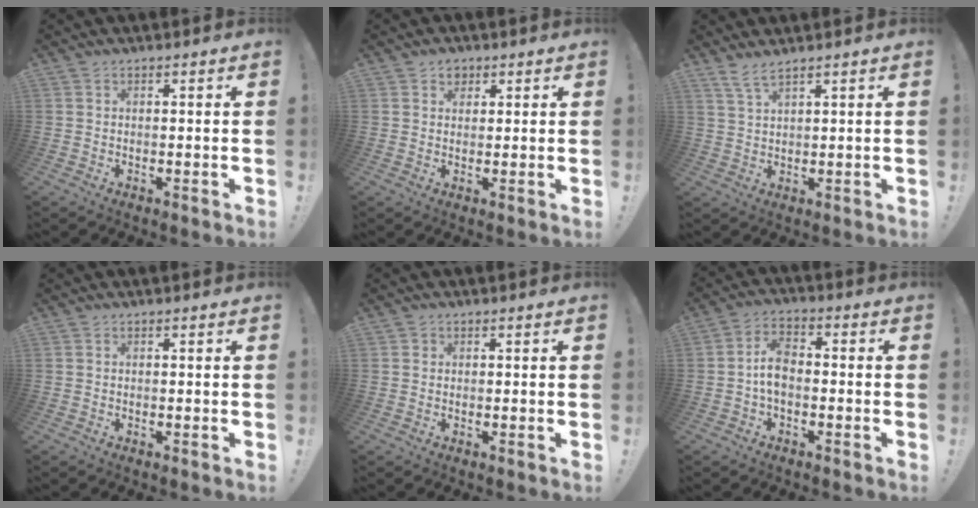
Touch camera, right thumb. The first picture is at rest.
{"total": 2.9, "force": [1.5, 2.4, 0.7], "torque": [-0.002, -0.007, 0.024]}
{"total": 4.2, "force": [3.5, 0.3, 2.4], "torque": [-0.054, -0.017, 0.063]}
{"total": 0.0}
{"total": 1.0, "force": [0.4, 1.0, 0.2], "torque": [0.003, 0.000, 0.005]}
{"total": 7.1, "force": [-1.1, 4.6, 5.3], "torque": [-0.101, 0.009, -0.018]}